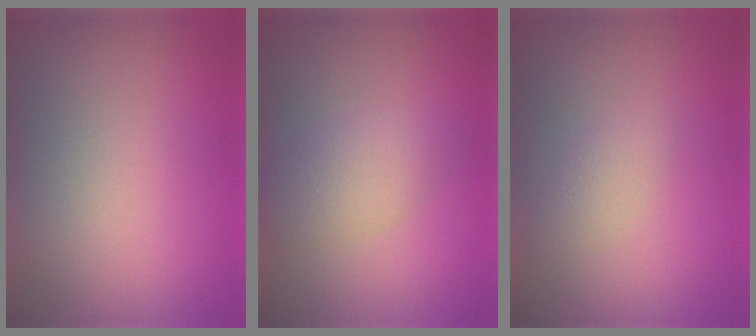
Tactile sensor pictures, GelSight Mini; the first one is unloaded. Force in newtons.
{"total": 3.3, "press": 3.3, "slide": 0.1}
{"total": 1.4, "press": 1.4, "slide": 0.0}